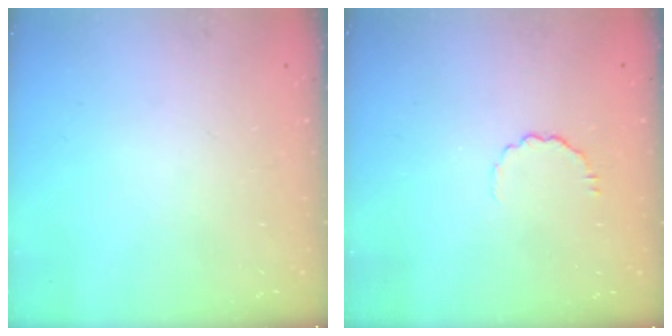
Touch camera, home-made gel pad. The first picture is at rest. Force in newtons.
{"total": 3.6, "press": 3.4, "slide": 1.1}